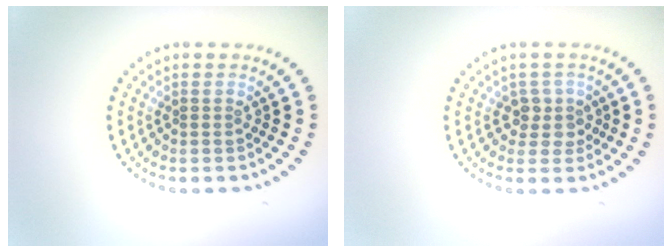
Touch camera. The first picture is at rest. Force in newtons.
{"total": 2.1, "press": 1.8, "slide": 1.1}